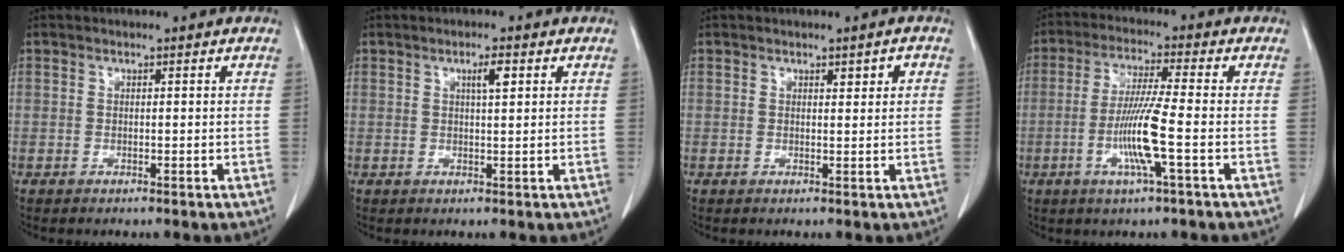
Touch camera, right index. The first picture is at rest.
{"total": 2.3, "force": [0.9, 0.3, 2.1], "torque": [-0.038, 0.001, 0.014]}
{"total": 1.6, "force": [0.7, 0.6, 1.4], "torque": [-0.018, 0.003, 0.010]}
{"total": 12.2, "force": [-3.3, -0.7, 11.7], "torque": [-0.239, -0.013, -0.069]}